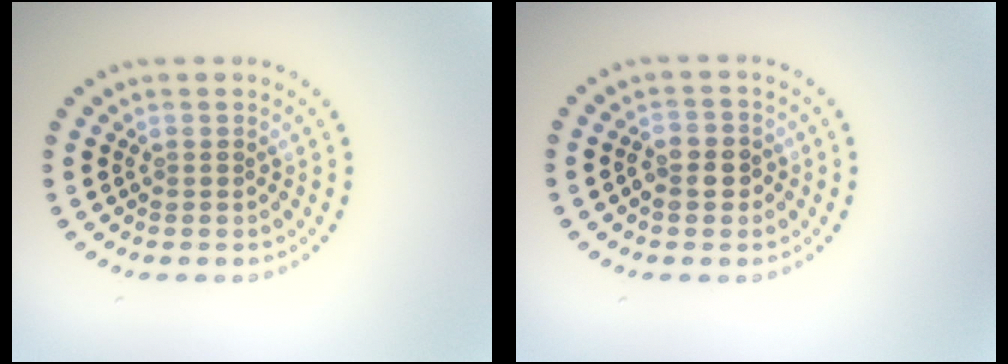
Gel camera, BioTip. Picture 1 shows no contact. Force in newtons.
{"total": 2.5, "press": 2.5, "slide": 0.6}